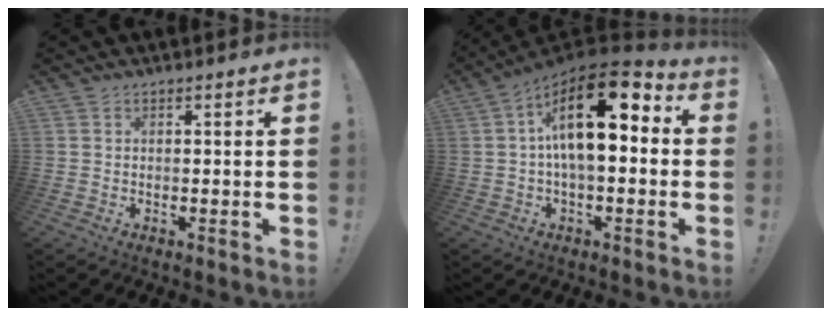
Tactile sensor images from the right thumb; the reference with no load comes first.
{"total": 18.9, "force": [4.5, 8.4, 16.3], "torque": [-0.269, -0.022, 0.073]}